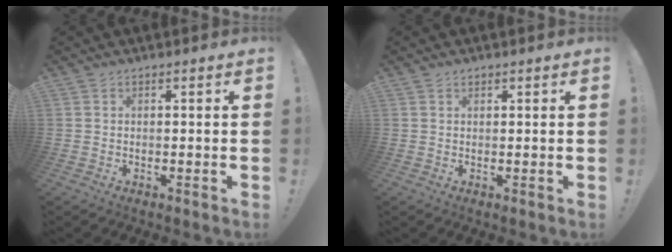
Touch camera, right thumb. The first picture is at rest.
{"total": 0.8, "force": [0.6, 0.4, 0.2], "torque": [0.004, -0.004, 0.011]}